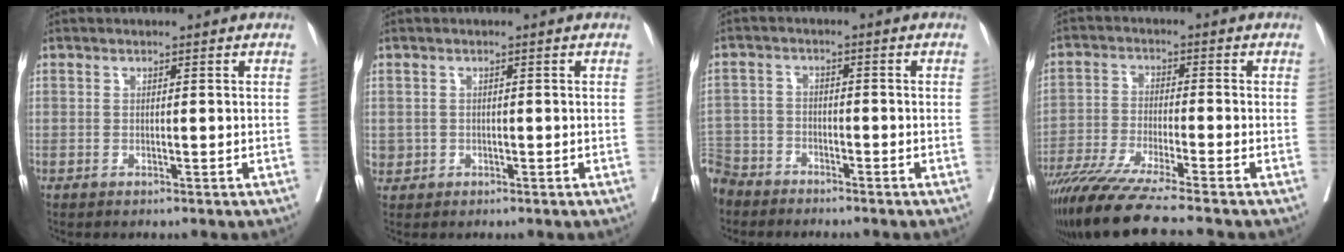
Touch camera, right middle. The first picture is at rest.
{"total": 1.6, "force": [-0.3, 1.6, 0.2], "torque": [0.004, 0.006, 0.000]}
{"total": 8.1, "force": [-7.0, 3.9, 1.1], "torque": [-0.038, -0.003, -0.138]}
{"total": 12.7, "force": [-10.7, -1.5, 6.8], "torque": [-0.102, -0.041, -0.179]}